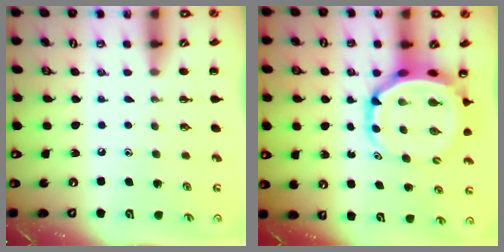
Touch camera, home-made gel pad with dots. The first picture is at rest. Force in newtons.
{"total": 7.2, "press": 6.9, "slide": 2.2}